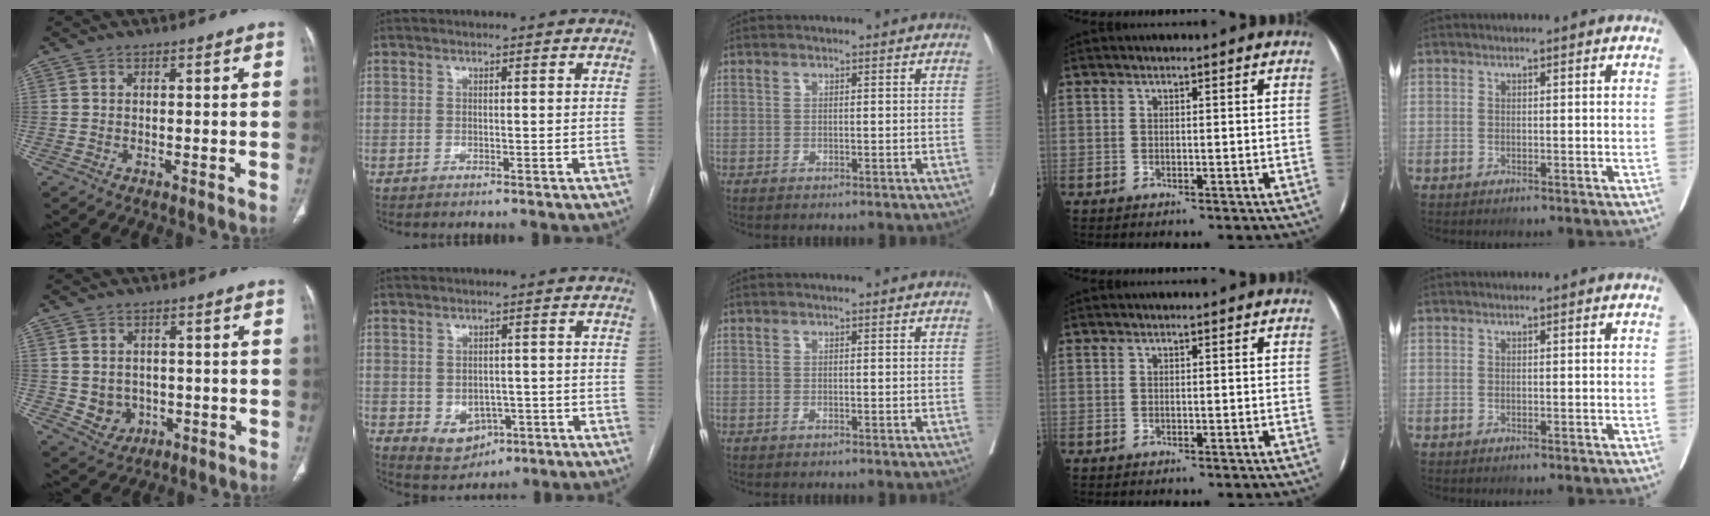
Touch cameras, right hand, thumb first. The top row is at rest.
{"thumb": {"total": 5.1, "force": [-0.5, 4.5, 2.2], "torque": [-0.017, 0.002, 0.007]}, "index": {"total": 5.6, "force": [-1.6, 4.3, 3.1], "torque": [-0.044, 0.006, -0.008]}}